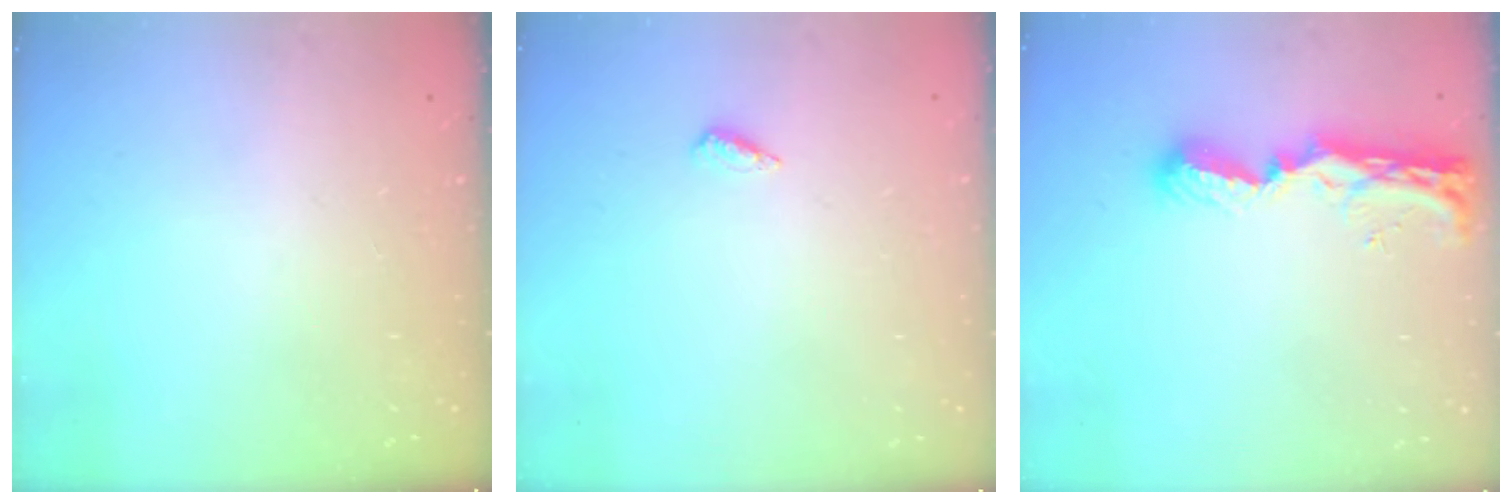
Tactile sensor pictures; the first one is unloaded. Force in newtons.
{"total": 2.6, "press": 2.2, "slide": 1.3}
{"total": 8.6, "press": 8.5, "slide": 1.0}